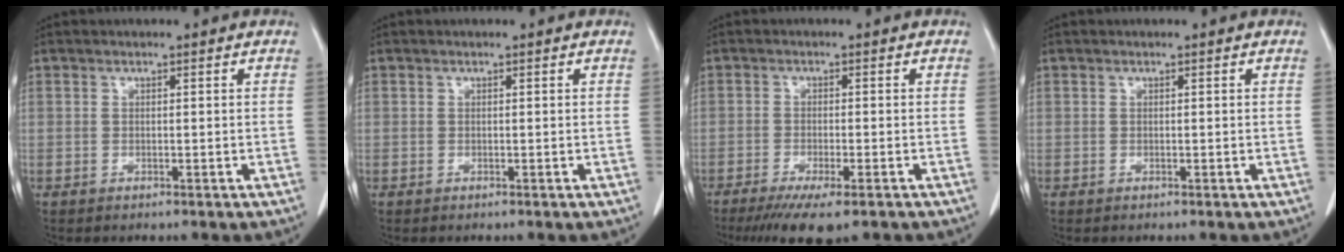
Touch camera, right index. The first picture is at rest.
{"total": 0.0}
{"total": 8.0, "force": [-5.8, 1.0, 5.5], "torque": [-0.080, -0.020, -0.088]}
{"total": 0.0}